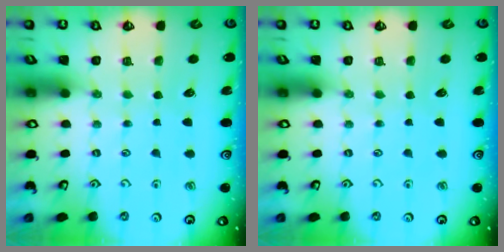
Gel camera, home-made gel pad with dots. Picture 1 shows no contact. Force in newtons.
{"total": 0.0}